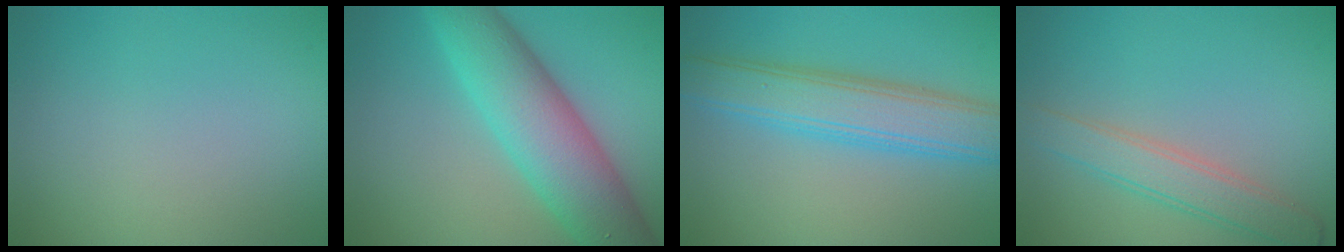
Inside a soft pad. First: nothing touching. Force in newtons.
{"total": 9.1, "press": 9.1, "slide": 0.2}
{"total": 6.1, "press": 6.1, "slide": 0.1}
{"total": 3.5, "press": 3.5, "slide": 0.2}